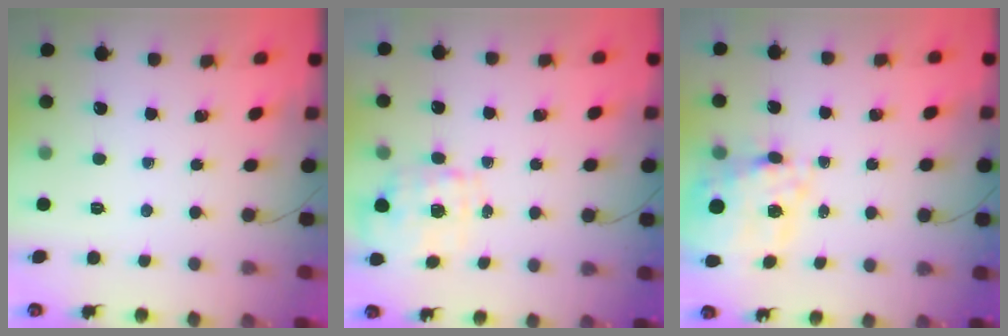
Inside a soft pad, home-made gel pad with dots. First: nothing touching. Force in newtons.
{"total": 1.5, "press": 1.5, "slide": 0.5}
{"total": 18.3, "press": 17.8, "slide": 4.0}